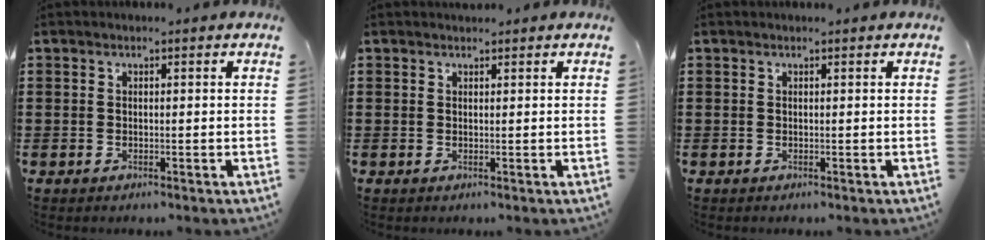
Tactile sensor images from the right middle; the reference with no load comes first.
{"total": 0.7, "force": [0.6, 0.2, -0.1], "torque": [0.007, -0.005, 0.011]}
{"total": 0.0}